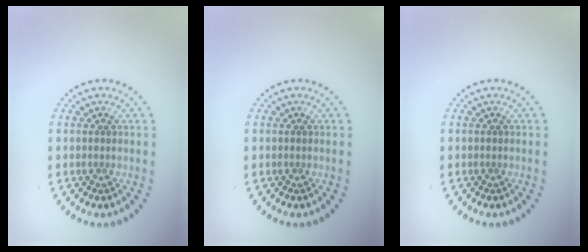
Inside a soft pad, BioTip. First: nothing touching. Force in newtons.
{"total": 0.0}
{"total": 0.0}